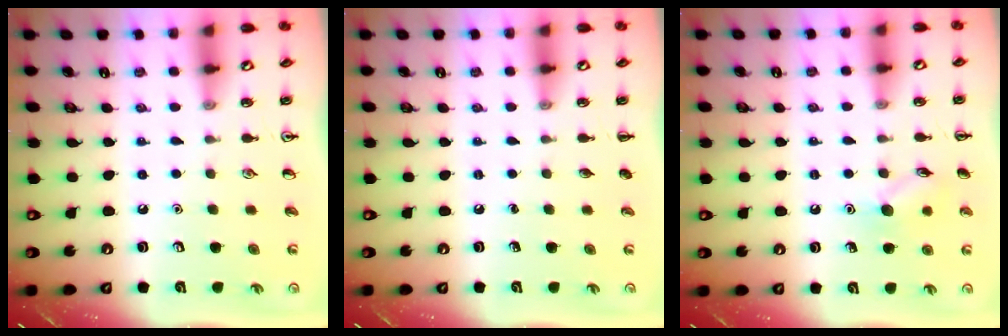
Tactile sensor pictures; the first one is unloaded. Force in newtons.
{"total": 0.0}
{"total": 8.3, "press": 8.3, "slide": 1.1}